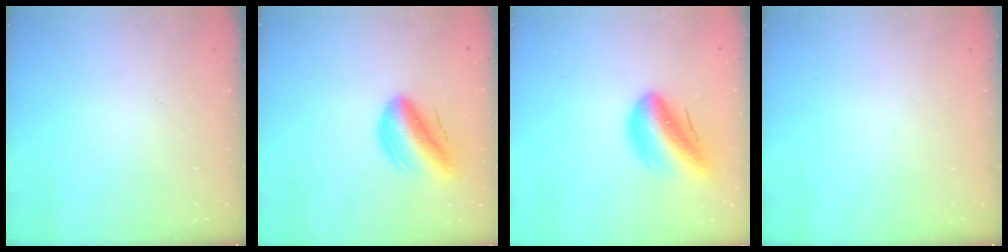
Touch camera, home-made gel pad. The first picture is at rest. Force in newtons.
{"total": 13.7, "press": 13.2, "slide": 3.3}
{"total": 13.8, "press": 13.3, "slide": 3.8}
{"total": 0.0}